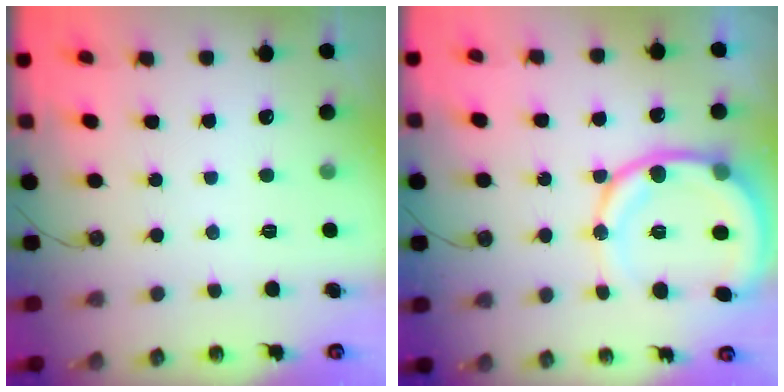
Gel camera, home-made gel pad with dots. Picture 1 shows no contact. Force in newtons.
{"total": 15.3, "press": 14.9, "slide": 3.1}